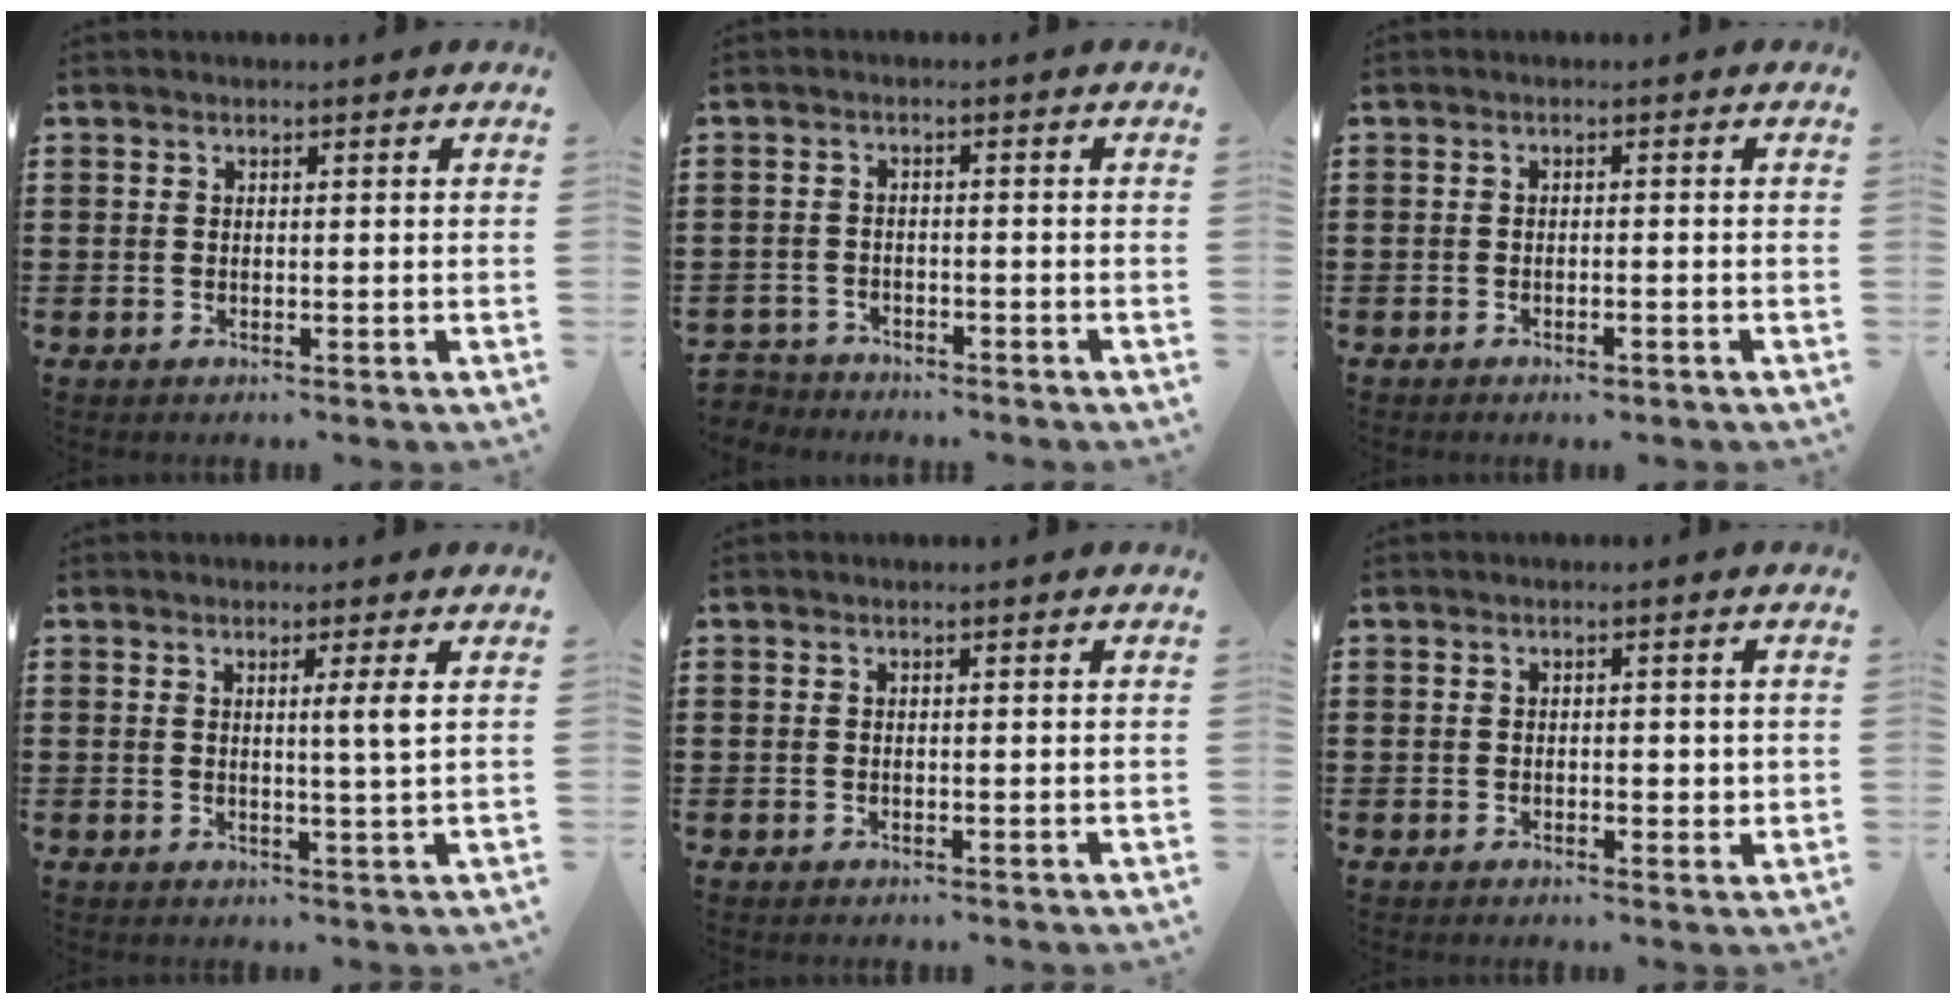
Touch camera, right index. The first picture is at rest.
{"total": 2.4, "force": [-2.4, 0.4, -0.3], "torque": [-0.003, 0.001, -0.054]}
{"total": 1.0, "force": [-0.8, 0.2, 0.6], "torque": [-0.013, -0.004, -0.015]}
{"total": 3.1, "force": [0.9, -0.6, 2.9], "torque": [-0.049, -0.011, 0.010]}
{"total": 0.0}
{"total": 1.7, "force": [-0.1, 1.0, 1.4], "torque": [-0.027, 0.005, -0.003]}